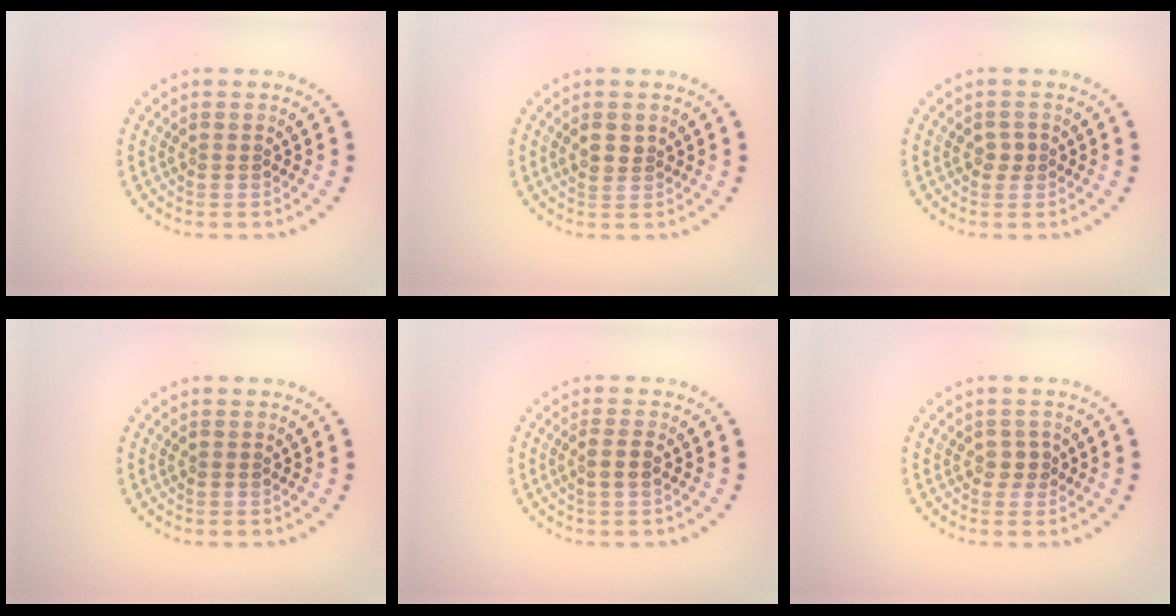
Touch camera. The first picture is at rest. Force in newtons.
{"total": 1.3, "press": 1.2, "slide": 0.6}
{"total": 1.1, "press": 1.0, "slide": 0.3}
{"total": 0.0}
{"total": 1.3, "press": 1.1, "slide": 0.6}
{"total": 1.1, "press": 0.9, "slide": 0.6}